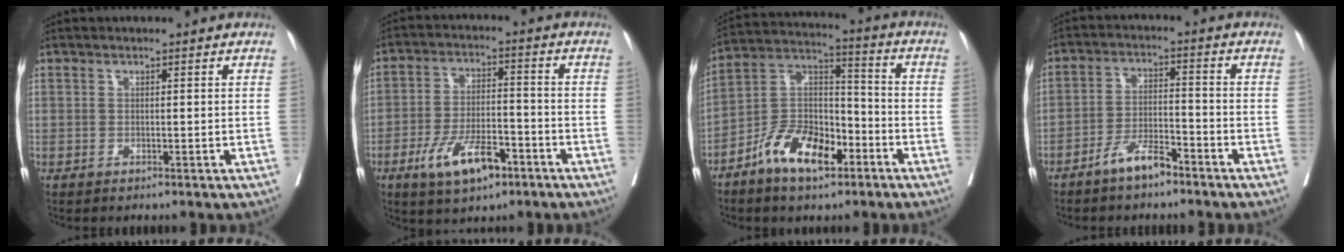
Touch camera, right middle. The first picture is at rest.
{"total": 9.8, "force": [-5.4, 3.7, 7.3], "torque": [-0.136, 0.001, -0.090]}
{"total": 12.2, "force": [-7.0, 5.4, 8.4], "torque": [-0.161, 0.016, -0.127]}
{"total": 5.6, "force": [-4.3, 1.3, 3.3], "torque": [-0.062, 0.003, -0.083]}